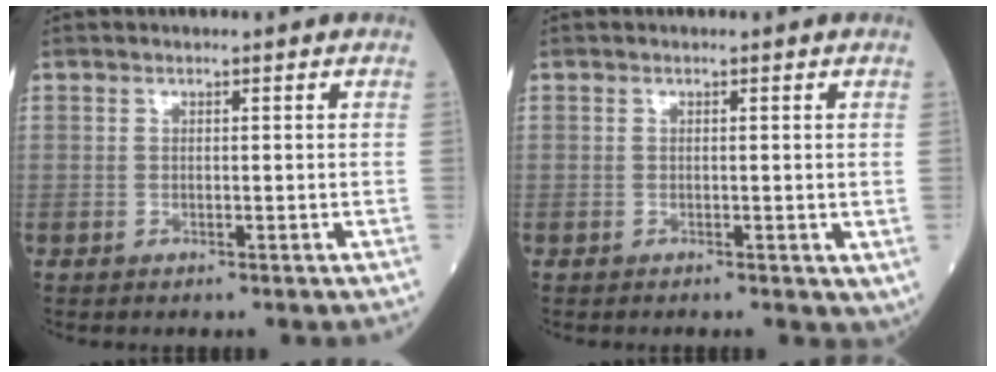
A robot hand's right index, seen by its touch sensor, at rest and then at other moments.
{"total": 1.3, "force": [-0.2, 0.7, 1.0], "torque": [-0.007, -0.001, -0.005]}